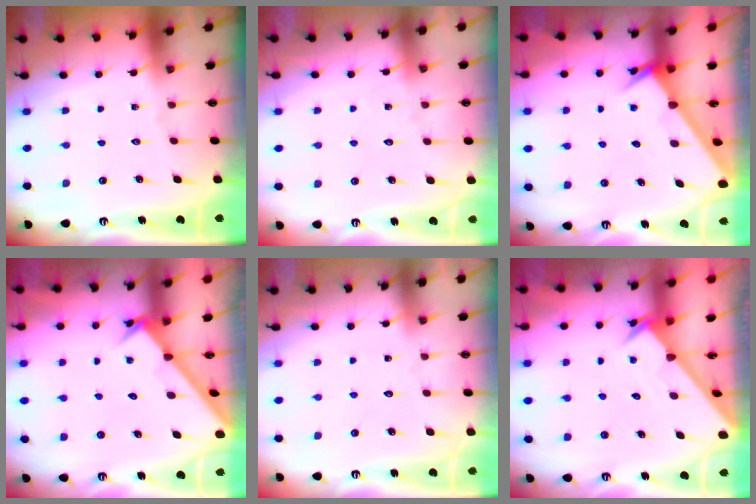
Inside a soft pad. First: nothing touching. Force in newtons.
{"total": 5.0, "press": 5.0, "slide": 0.5}
{"total": 2.5, "press": 2.5, "slide": 0.2}
{"total": 2.3, "press": 2.2, "slide": 0.2}
{"total": 2.8, "press": 2.8, "slide": 0.2}
{"total": 2.1, "press": 2.1, "slide": 0.1}